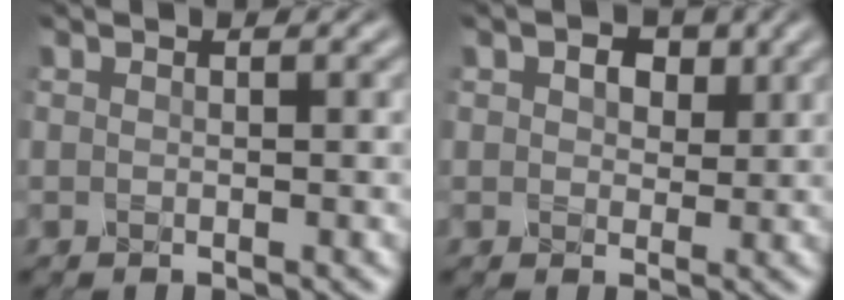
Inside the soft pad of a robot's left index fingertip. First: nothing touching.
{"total": 4.0, "force": [1.8, 2.8, 2.3], "torque": [-0.045, 0.002, 0.014]}